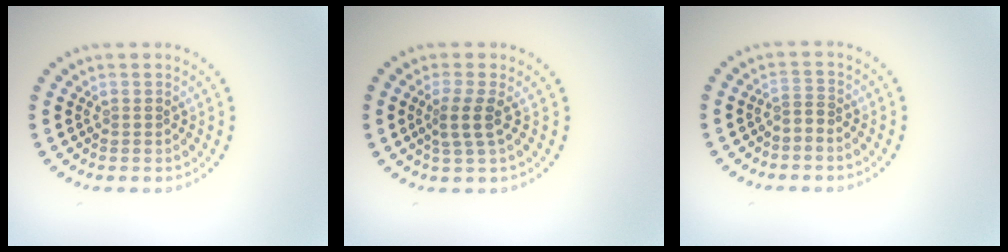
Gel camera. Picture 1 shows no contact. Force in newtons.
{"total": 2.2, "press": 1.8, "slide": 1.3}
{"total": 1.0, "press": 0.5, "slide": 0.8}